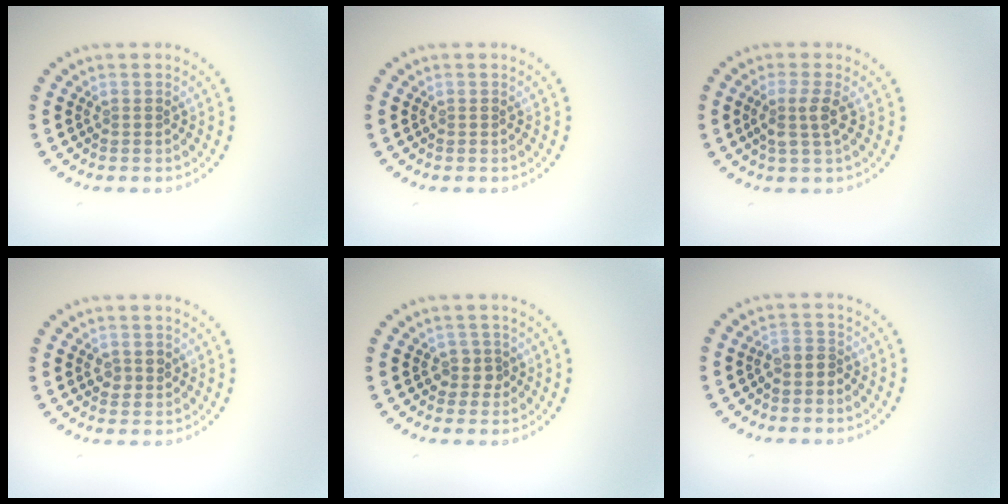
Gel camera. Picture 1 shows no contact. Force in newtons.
{"total": 0.0}
{"total": 2.2, "press": 1.9, "slide": 1.1}
{"total": 1.5, "press": 1.5, "slide": 0.2}
{"total": 1.6, "press": 1.3, "slide": 0.9}
{"total": 1.4, "press": 1.0, "slide": 0.9}